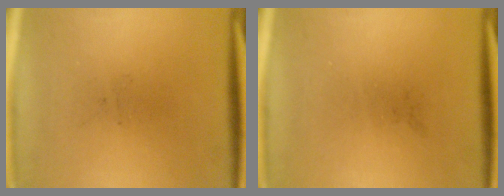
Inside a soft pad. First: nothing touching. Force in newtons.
{"total": 0.0}